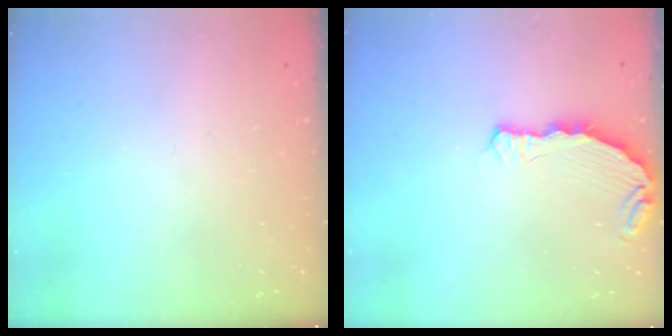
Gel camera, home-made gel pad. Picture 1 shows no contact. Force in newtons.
{"total": 7.3, "press": 5.8, "slide": 4.4}